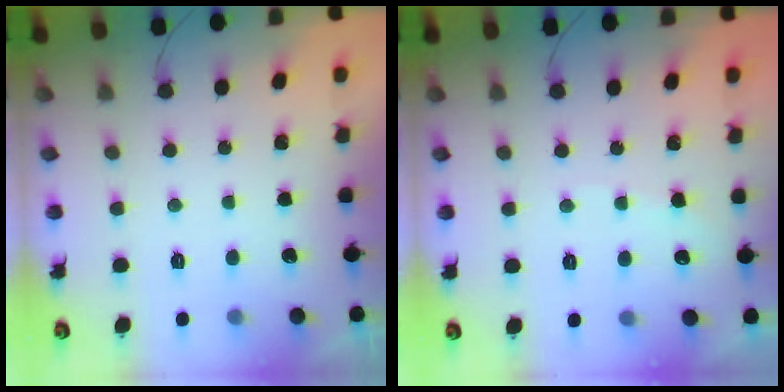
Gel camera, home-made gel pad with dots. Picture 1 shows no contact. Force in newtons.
{"total": 2.7, "press": 2.6, "slide": 0.4}